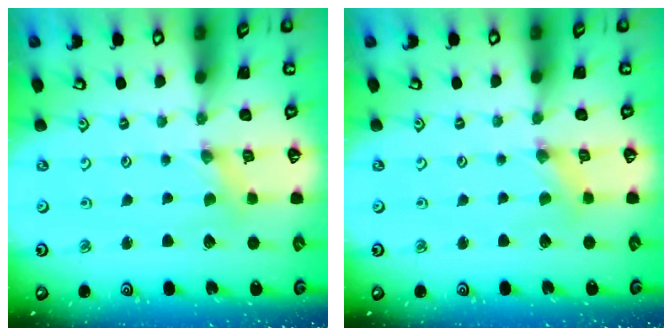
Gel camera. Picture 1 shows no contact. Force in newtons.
{"total": 1.1, "press": 1.0, "slide": 0.3}